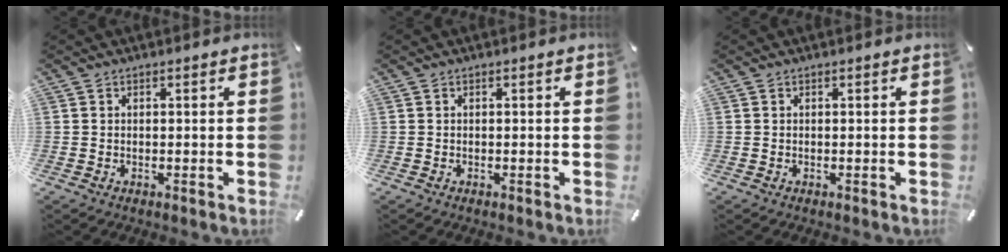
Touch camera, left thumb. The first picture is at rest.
{"total": 0.0}
{"total": 0.0}